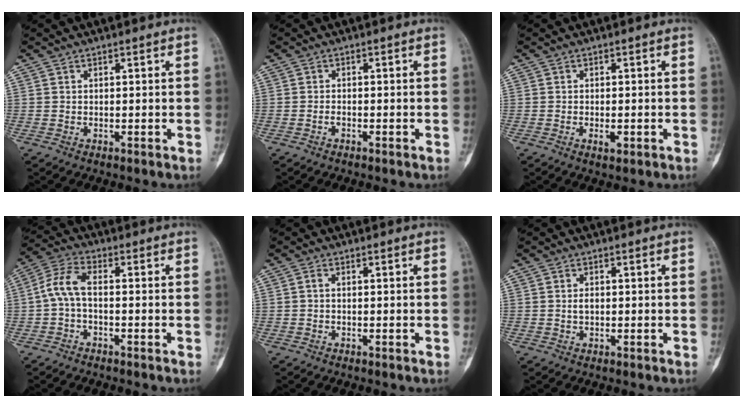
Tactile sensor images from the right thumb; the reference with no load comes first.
{"total": 1.0, "force": [-0.6, 0.5, 0.6], "torque": [-0.014, 0.006, -0.012]}
{"total": 2.0, "force": [-0.7, 0.9, 1.7], "torque": [-0.027, 0.000, -0.010]}
{"total": 5.7, "force": [-0.9, 2.5, 5.0], "torque": [-0.115, 0.024, -0.028]}
{"total": 0.7, "force": [-0.1, 0.4, 0.6], "torque": [-0.012, 0.001, -0.006]}
{"total": 1.4, "force": [0.0, 0.9, 1.1], "torque": [-0.021, 0.001, -0.001]}